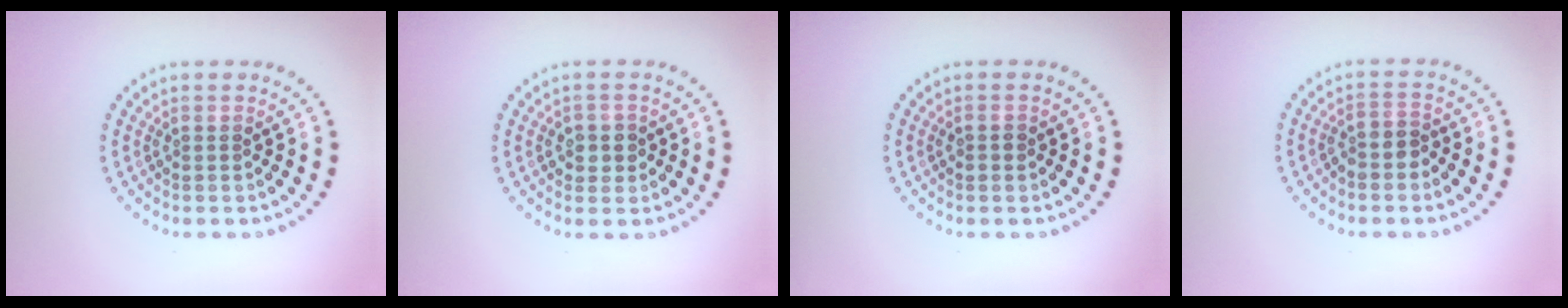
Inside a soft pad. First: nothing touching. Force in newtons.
{"total": 1.9, "press": 1.8, "slide": 0.6}
{"total": 0.9, "press": 0.9, "slide": 0.1}
{"total": 2.1, "press": 1.8, "slide": 1.1}